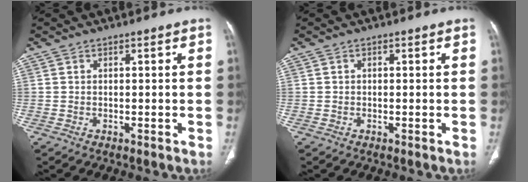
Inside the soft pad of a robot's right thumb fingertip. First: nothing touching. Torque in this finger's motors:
{"motor_torque": [0.23, 0.06, -0.40, 0.33, 0.07]}